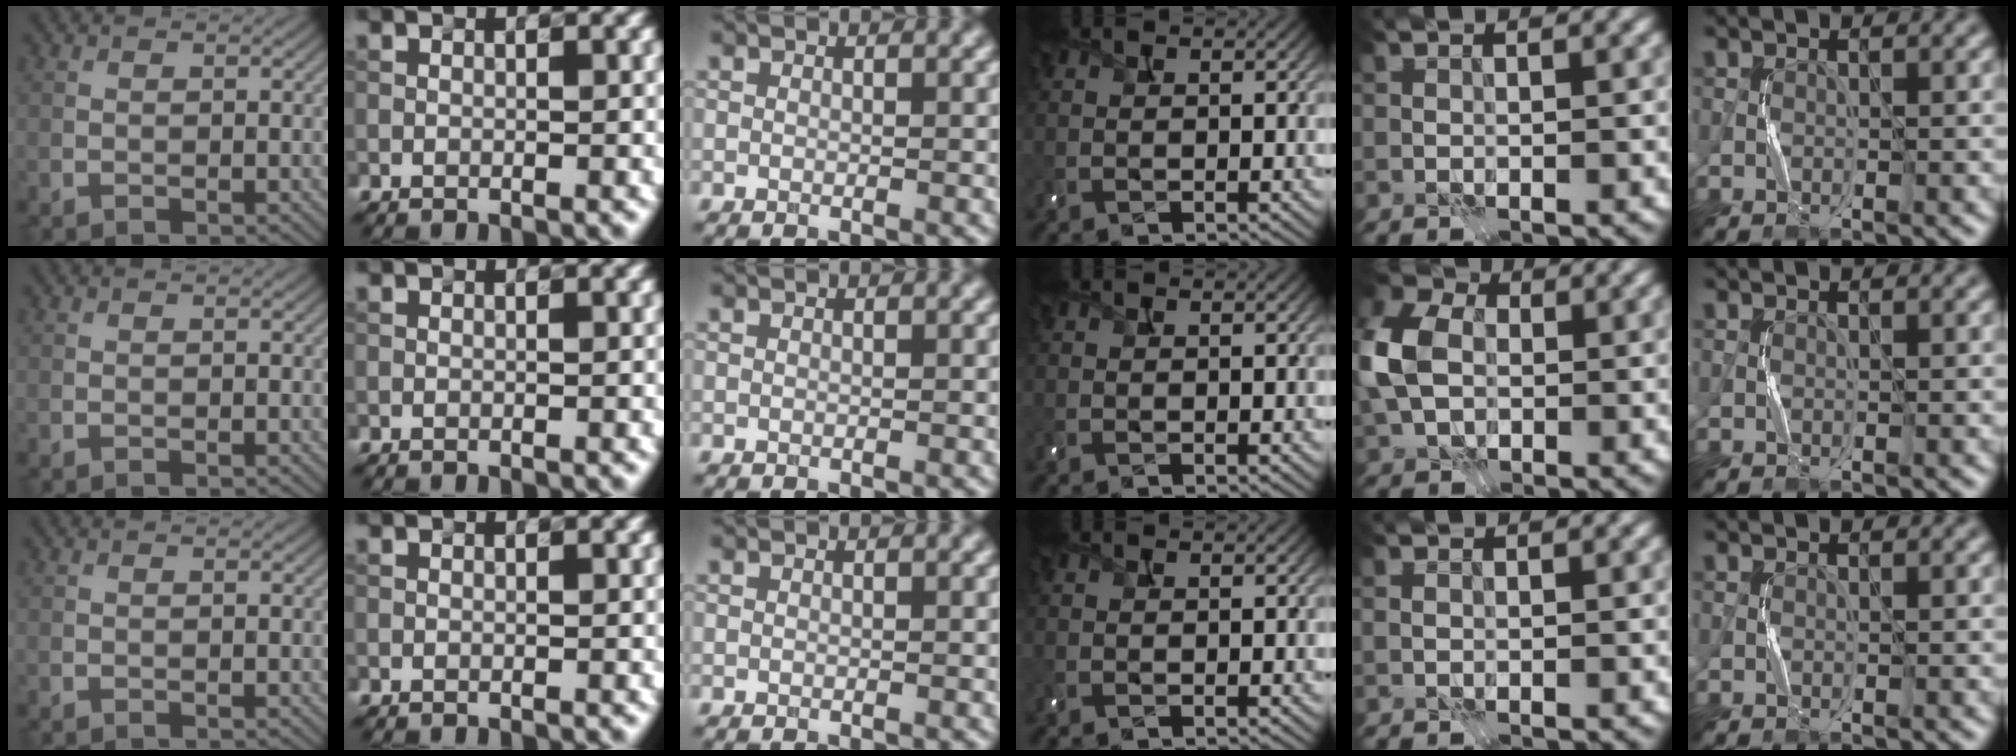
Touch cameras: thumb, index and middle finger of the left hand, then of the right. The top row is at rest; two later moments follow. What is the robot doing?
{"motion": "press", "object": "camera"}